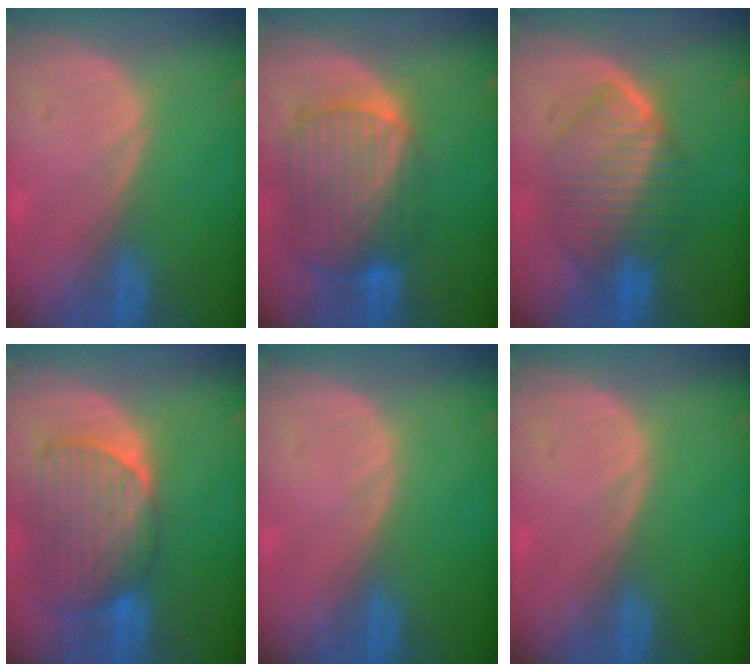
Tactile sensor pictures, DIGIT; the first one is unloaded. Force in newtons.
{"total": 10.4, "press": 8.8, "slide": 5.6}
{"total": 8.1, "press": 8.1, "slide": 0.4}
{"total": 9.4, "press": 8.3, "slide": 4.4}
{"total": 0.0}
{"total": 0.0}